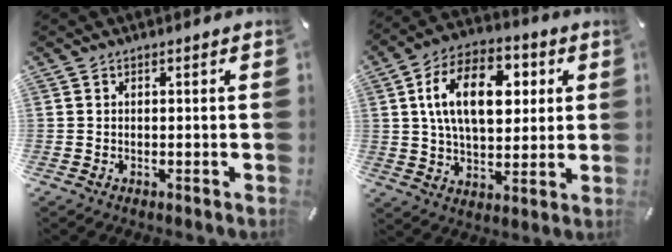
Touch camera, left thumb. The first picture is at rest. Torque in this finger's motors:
{"motor_torque": [2.52, 2.48, 1.82, -0.95, 0.19]}